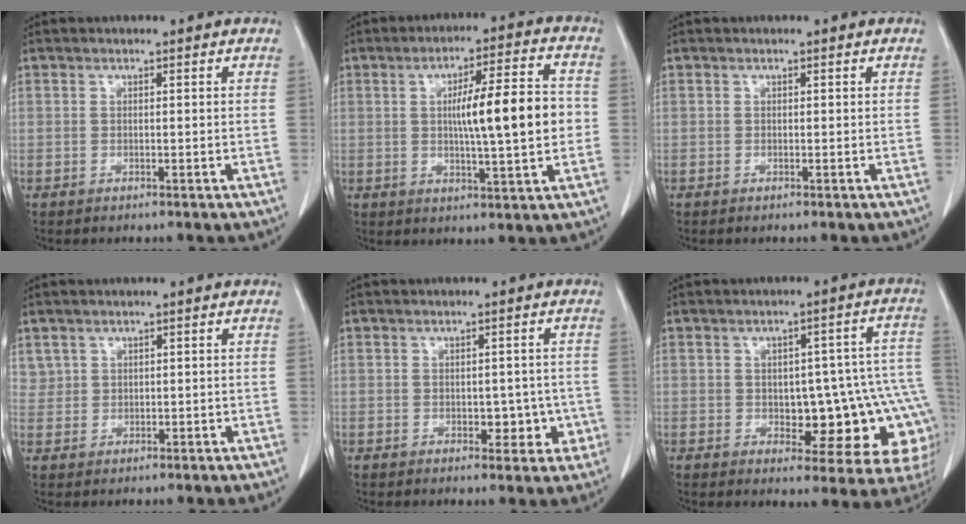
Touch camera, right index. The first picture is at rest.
{"total": 11.9, "force": [0.2, 1.3, 11.9], "torque": [-0.183, 0.015, 0.002]}
{"total": 0.0}
{"total": 1.8, "force": [1.0, 1.5, 0.1], "torque": [0.008, 0.007, 0.016]}
{"total": 4.2, "force": [-0.9, 2.7, 3.0], "torque": [-0.021, 0.009, -0.005]}
{"total": 15.4, "force": [-2.9, 6.6, 13.6], "torque": [-0.098, 0.036, -0.019]}